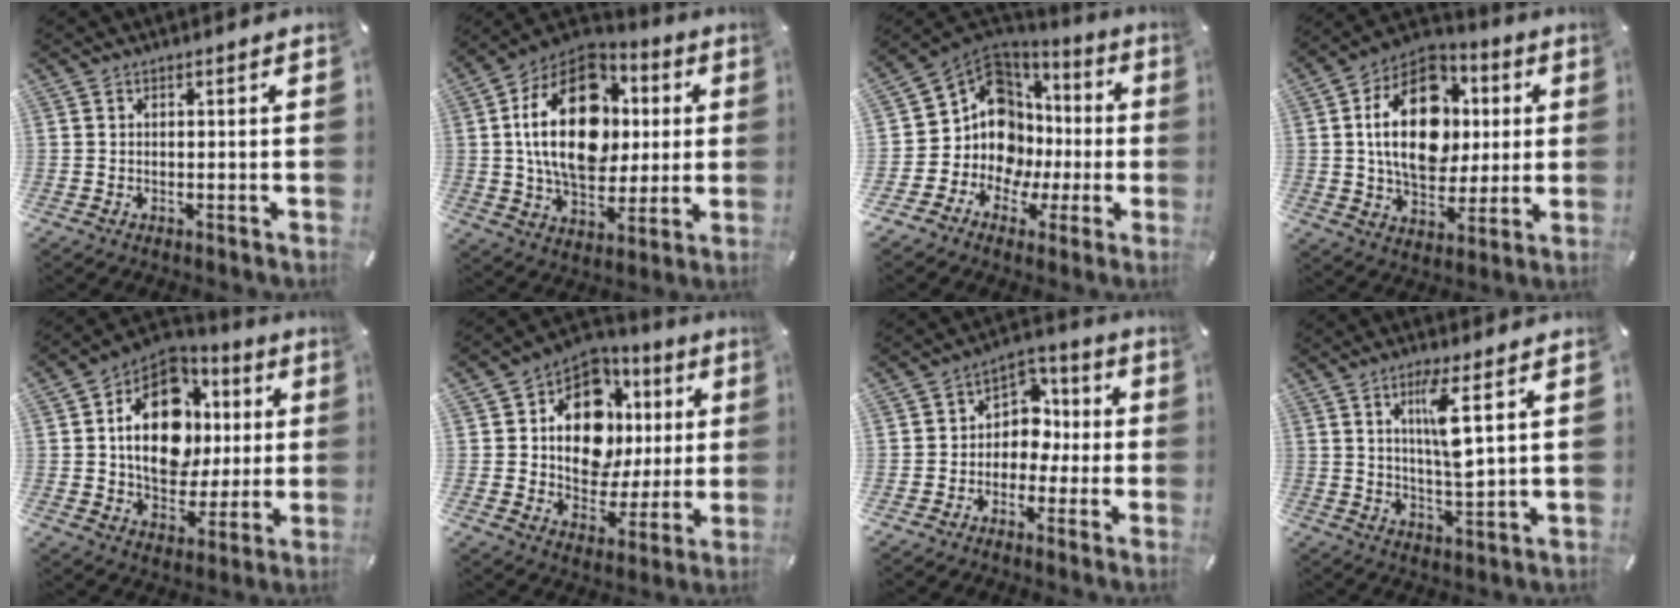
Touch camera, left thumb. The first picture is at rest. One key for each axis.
{"total": 24.0, "fx": 3.6, "fy": 16.4, "fz": 17.2, "tx": -0.321, "ty": 0.008, "tz": 0.060}
{"total": 13.5, "fx": 1.9, "fy": 12.3, "fz": 5.2, "tx": -0.129, "ty": -0.049, "tz": 0.052}
{"total": 20.7, "fx": 2.8, "fy": 14.7, "fz": 14.3, "tx": -0.243, "ty": 0.007, "tz": 0.049}
{"total": 18.1, "fx": 2.4, "fy": 13.5, "fz": 11.8, "tx": -0.198, "ty": -0.002, "tz": 0.046}
{"total": 15.3, "fx": 3.4, "fy": 11.7, "fz": 9.3, "tx": -0.138, "ty": -0.016, "tz": 0.067}
{"total": 8.2, "fx": -1.0, "fy": 7.4, "fz": 3.3, "tx": -0.044, "ty": 0.015, "tz": -0.020}
{"total": 9.1, "fx": 3.4, "fy": 1.3, "fz": 8.3, "tx": -0.145, "ty": -0.011, "tz": 0.051}